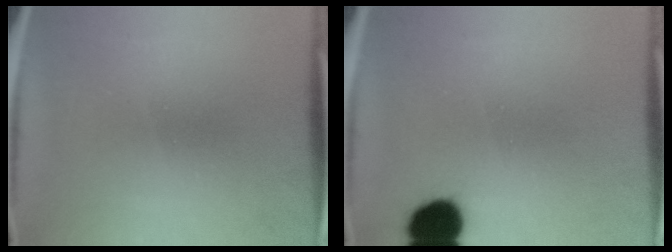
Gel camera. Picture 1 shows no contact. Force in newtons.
{"total": 9.1}